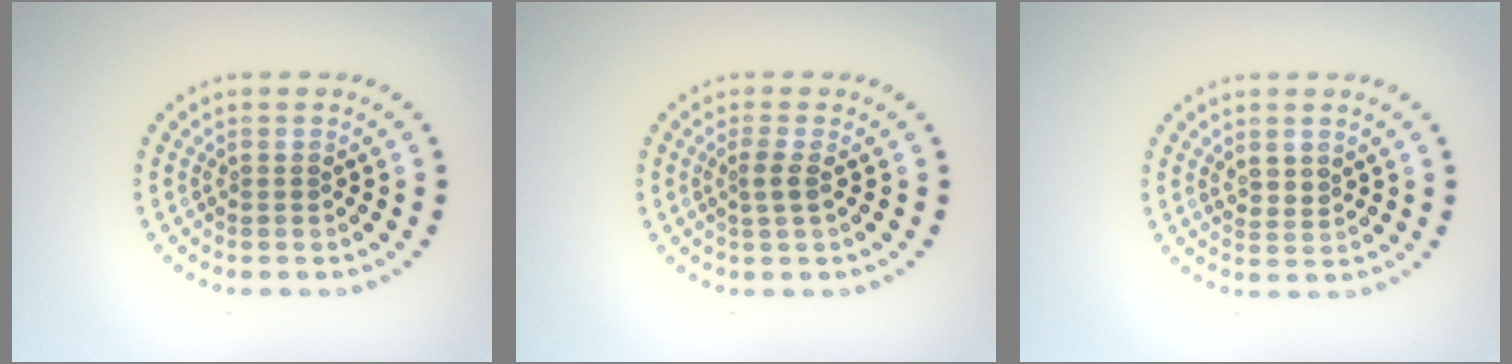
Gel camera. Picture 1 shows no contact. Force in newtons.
{"total": 1.3, "press": 1.1, "slide": 0.8}
{"total": 1.6, "press": 1.3, "slide": 1.0}